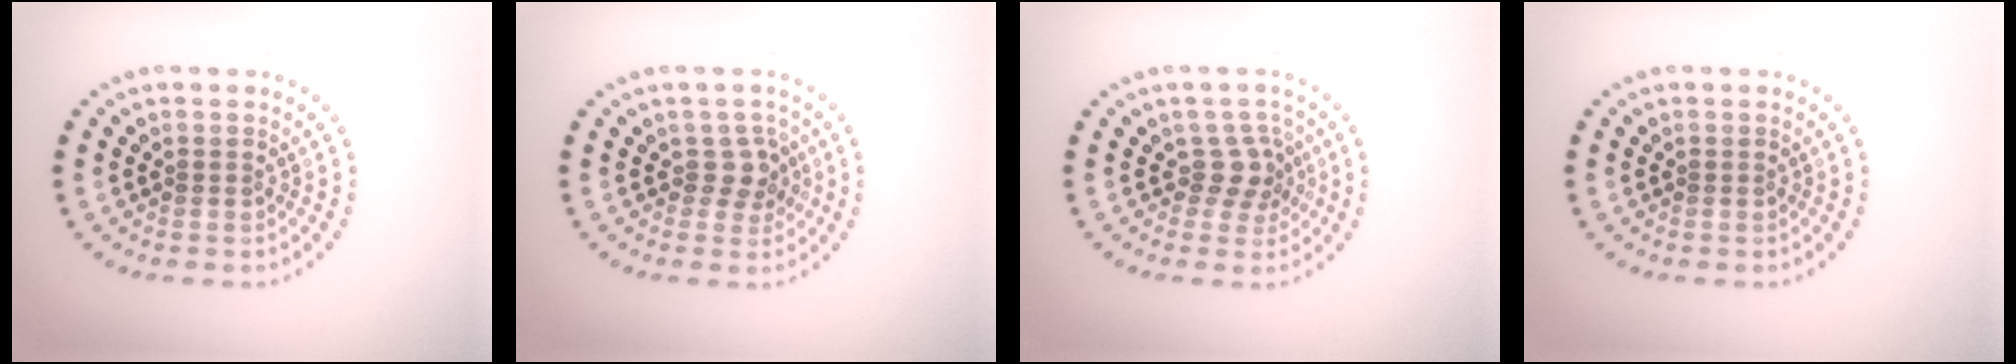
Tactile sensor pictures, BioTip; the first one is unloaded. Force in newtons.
{"total": 1.9, "press": 1.6, "slide": 1.1}
{"total": 2.5, "press": 1.9, "slide": 1.6}
{"total": 0.0}